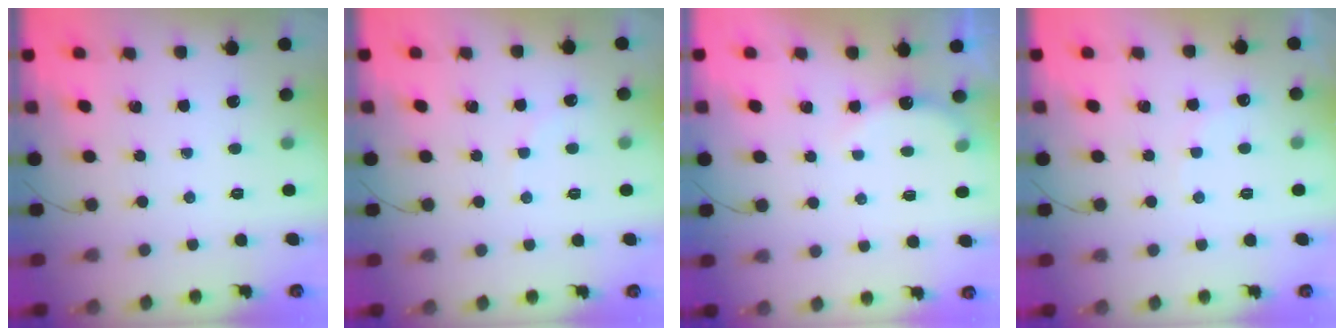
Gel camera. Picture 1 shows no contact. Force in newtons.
{"total": 3.7, "press": 3.7, "slide": 0.5}
{"total": 5.5, "press": 5.4, "slide": 1.0}
{"total": 5.9, "press": 5.9, "slide": 1.0}